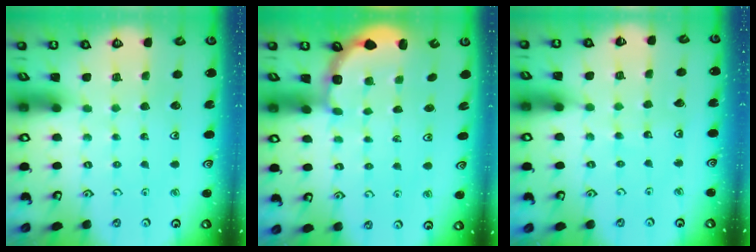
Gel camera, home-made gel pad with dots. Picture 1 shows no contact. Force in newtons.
{"total": 3.0, "press": 2.4, "slide": 1.8}
{"total": 3.3, "press": 3.3, "slide": 0.3}